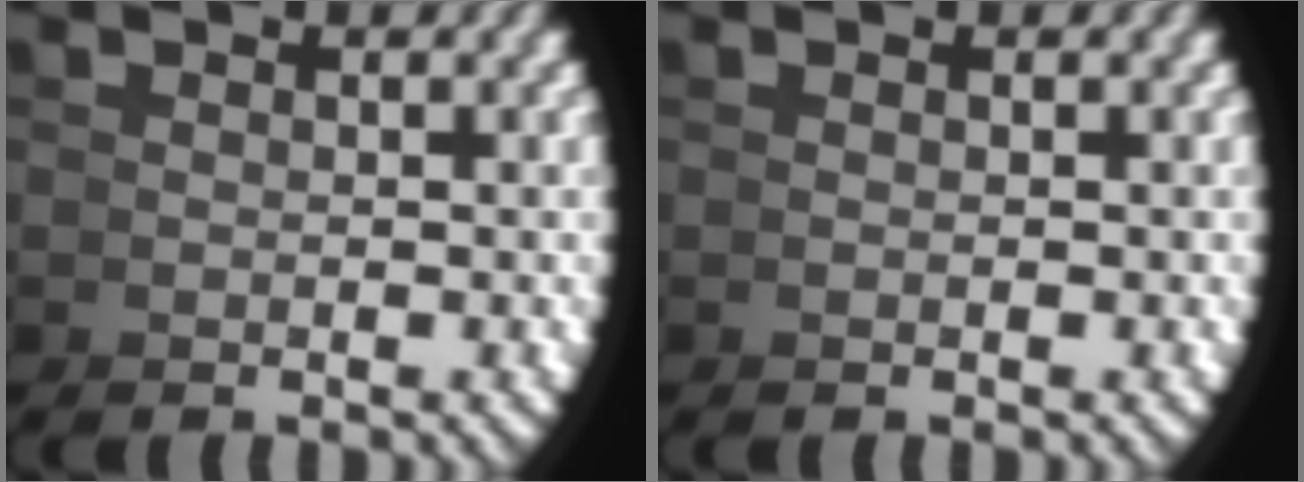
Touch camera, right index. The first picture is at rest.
{"total": 0.0}